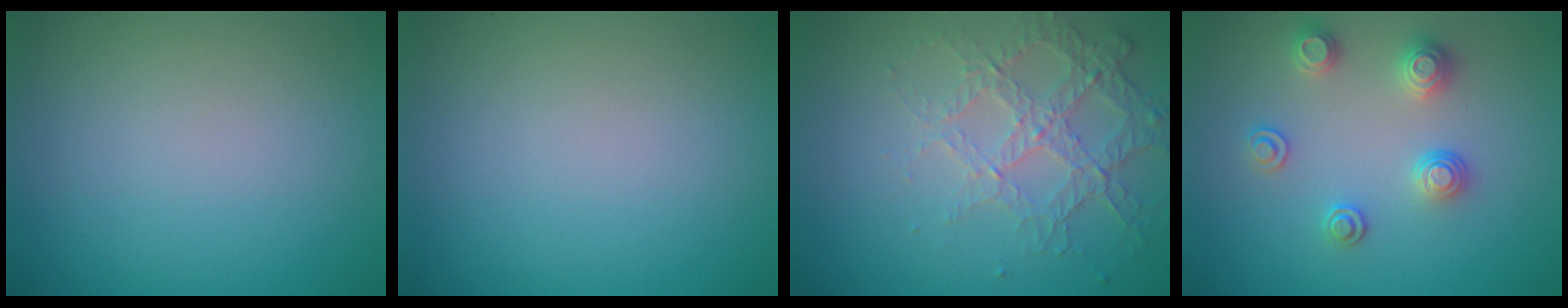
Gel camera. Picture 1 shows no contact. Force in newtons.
{"total": 0.0}
{"total": 4.2, "press": 3.0, "slide": 2.9}
{"total": 2.6, "press": 2.6, "slide": 0.2}